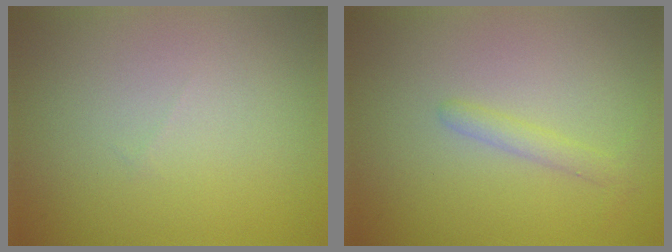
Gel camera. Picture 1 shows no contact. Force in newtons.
{"total": 1.4, "press": 1.4, "slide": 0.0}